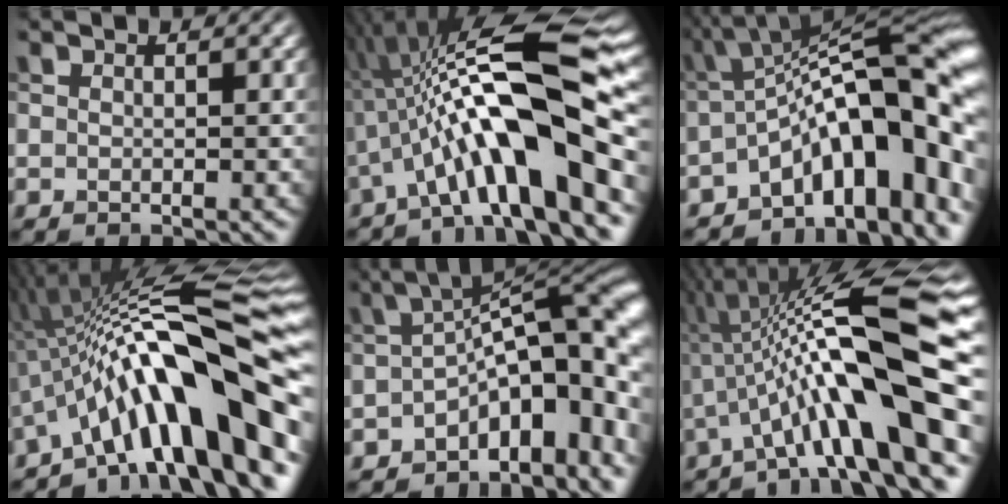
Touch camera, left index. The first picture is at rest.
{"total": 12.4, "force": [-2.9, 2.8, 11.7], "torque": [-0.186, 0.026, -0.055]}
{"total": 15.3, "force": [-4.6, 5.6, 13.4], "torque": [-0.155, 0.029, -0.077]}
{"total": 15.2, "force": [-4.4, 3.6, 14.1], "torque": [-0.194, 0.031, -0.071]}
{"total": 11.4, "force": [-3.5, 4.8, 9.8], "torque": [-0.120, 0.016, -0.061]}
{"total": 14.0, "force": [-1.4, 2.6, 13.6], "torque": [-0.212, 0.035, -0.026]}